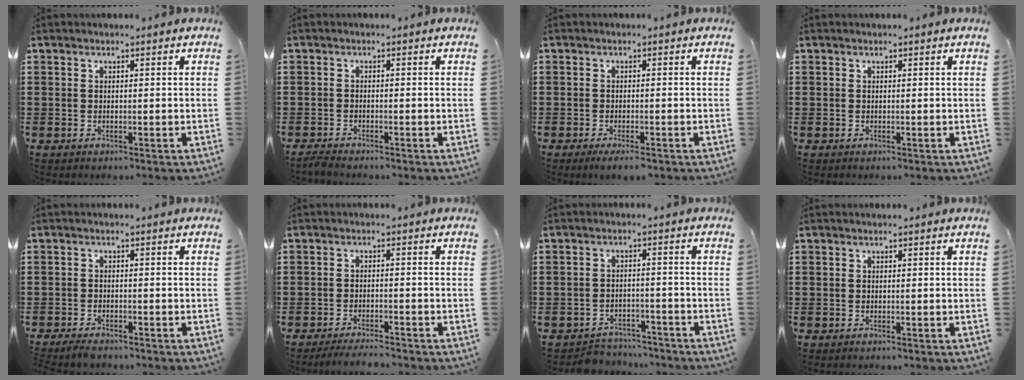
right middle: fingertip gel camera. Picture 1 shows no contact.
{"total": 1.3, "force": [-1.2, 0.1, 0.3], "torque": [-0.007, 0.000, -0.024]}
{"total": 1.8, "force": [-1.2, 0.3, 1.2], "torque": [-0.021, -0.001, -0.022]}
{"total": 0.0}
{"total": 1.6, "force": [-1.5, 0.2, 0.4], "torque": [-0.017, -0.001, -0.033]}
{"total": 2.7, "force": [-2.6, 0.0, 0.7], "torque": [-0.013, 0.002, -0.052]}
{"total": 3.3, "force": [-3.2, 0.7, -0.2], "torque": [-0.006, 0.001, -0.071]}
{"total": 0.0}